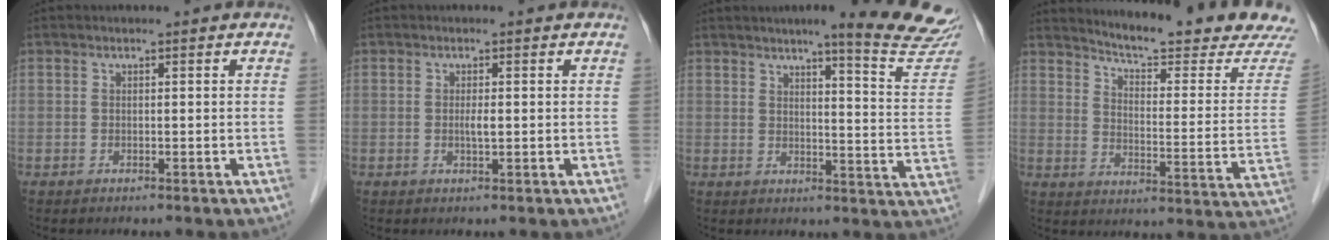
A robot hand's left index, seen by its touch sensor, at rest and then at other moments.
{"total": 1.3, "force": [-0.1, 0.2, 1.3], "torque": [-0.027, -0.003, -0.003]}
{"total": 15.6, "force": [13.6, -0.4, 7.5], "torque": [-0.086, -0.078, 0.143]}
{"total": 18.7, "force": [17.8, -0.8, 5.5], "torque": [-0.090, -0.108, 0.220]}